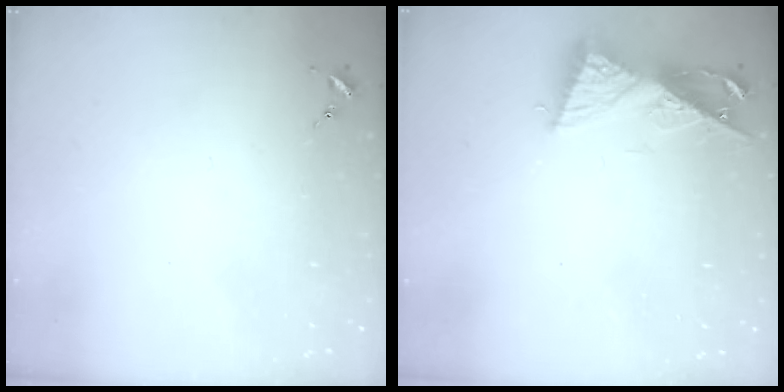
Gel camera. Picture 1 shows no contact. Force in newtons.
{"total": 9.9, "press": 9.9, "slide": 0.6}